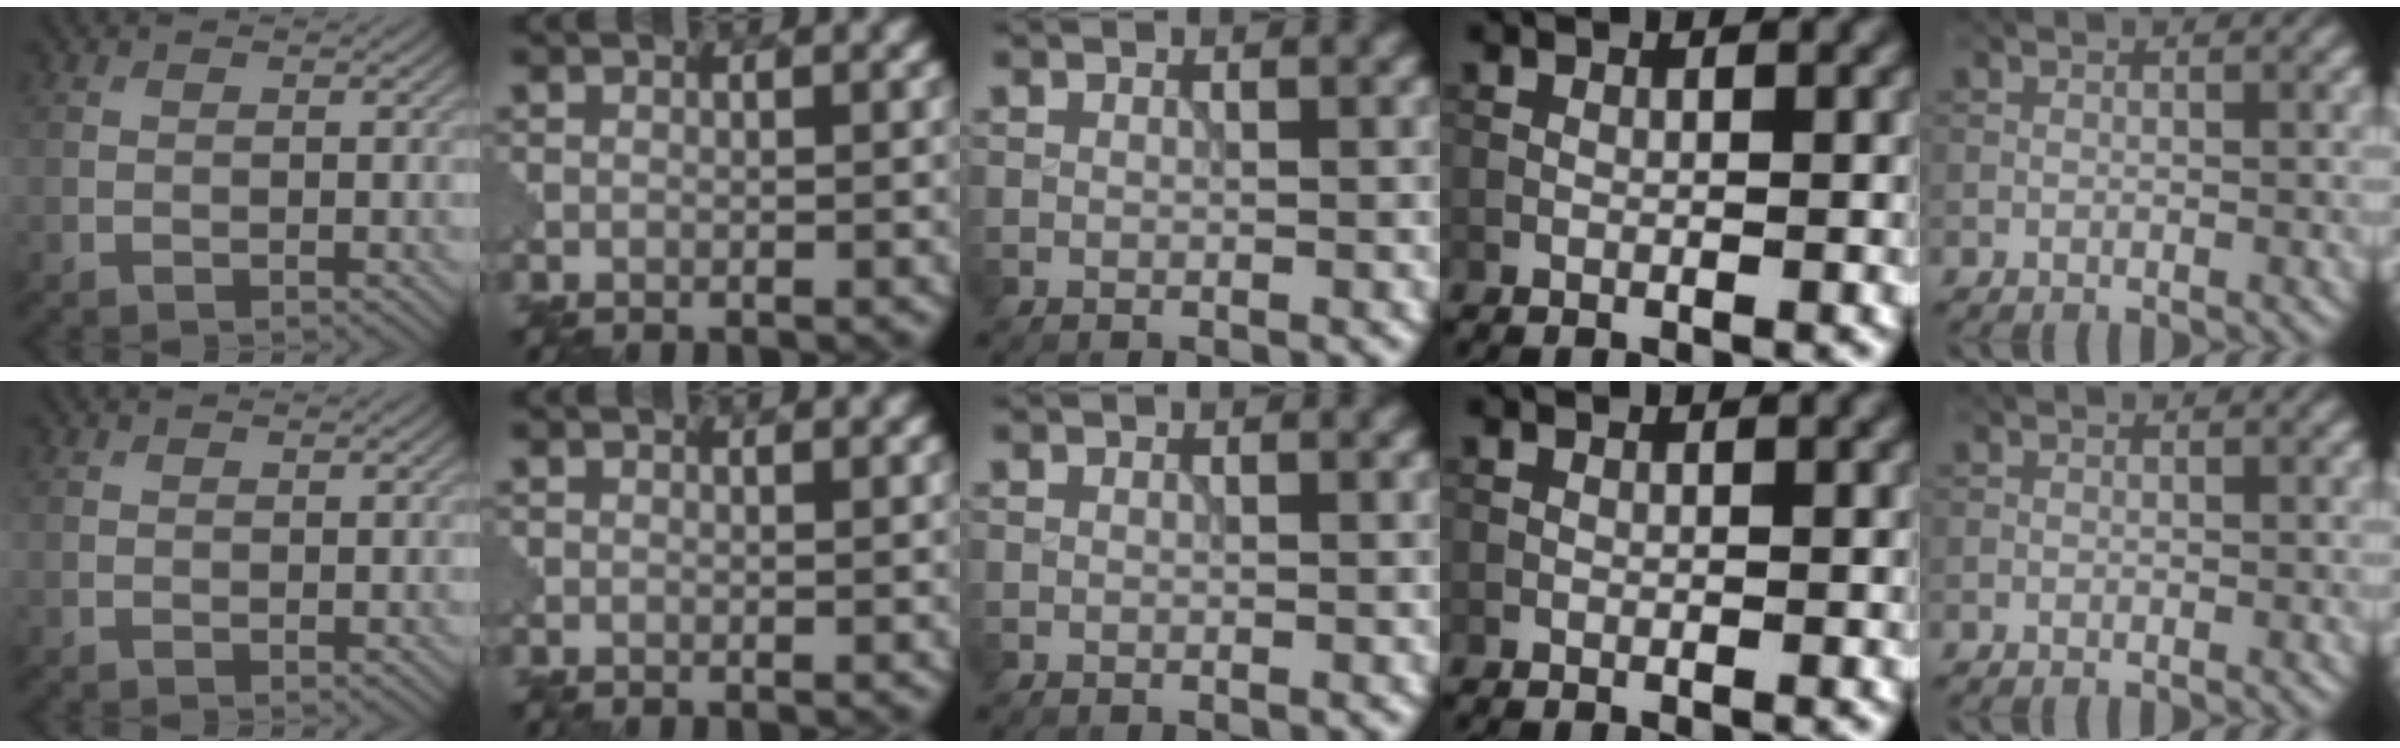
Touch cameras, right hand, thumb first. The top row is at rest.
{"thumb": {"total": 0.6, "force": [0.5, 0.2, 0.1], "torque": [-0.001, -0.001, 0.012]}, "index": {"total": 1.0, "force": [0.8, 0.4, 0.5], "torque": [0.002, 0.004, 0.002]}}